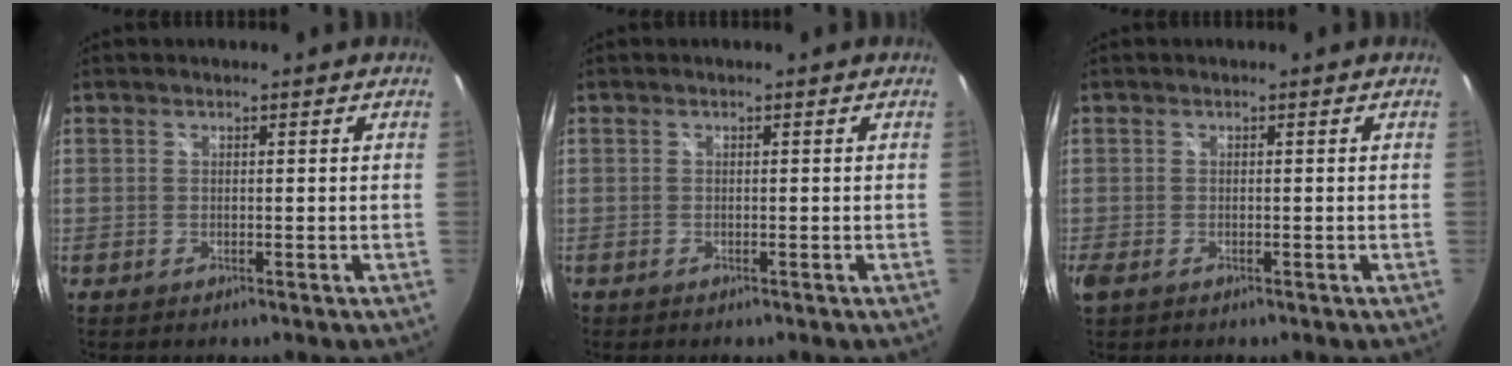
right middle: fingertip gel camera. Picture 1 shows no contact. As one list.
[{"total": 0.0}, {"total": 2.4, "force": [-1.1, 1.2, 1.7], "torque": [-0.036, -0.009, -0.019]}]